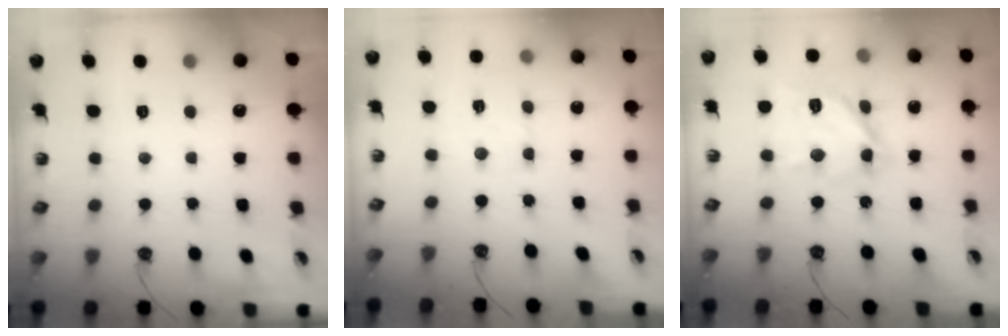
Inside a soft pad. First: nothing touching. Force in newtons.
{"total": 4.1, "press": 4.1, "slide": 0.5}
{"total": 14.2, "press": 14.2, "slide": 1.0}